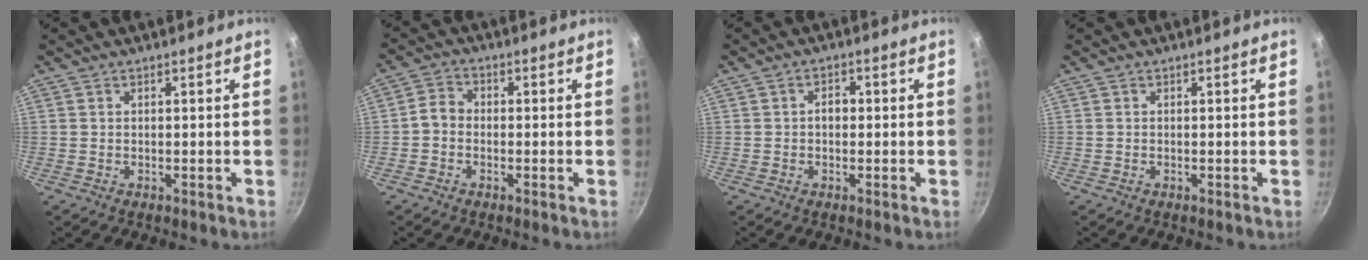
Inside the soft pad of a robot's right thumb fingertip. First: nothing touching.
{"total": 3.9, "force": [-0.9, 3.1, 2.3], "torque": [-0.034, 0.016, -0.026]}
{"total": 2.3, "force": [-0.1, 1.6, 1.6], "torque": [-0.015, 0.010, -0.005]}
{"total": 0.0}